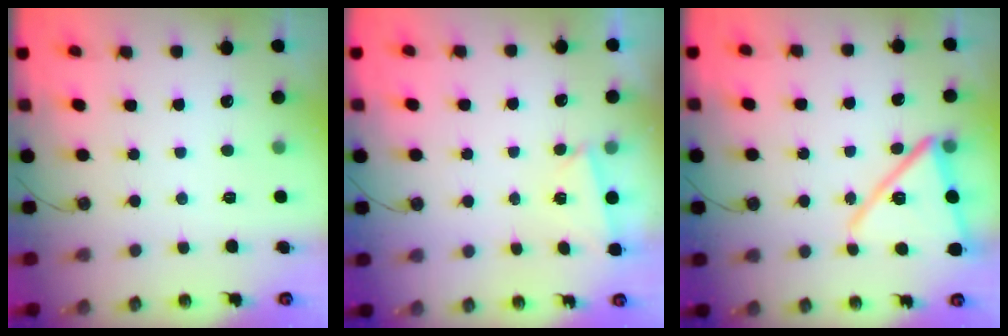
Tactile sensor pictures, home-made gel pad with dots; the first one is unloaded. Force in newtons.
{"total": 1.2, "press": 1.1, "slide": 0.5}
{"total": 15.1, "press": 15.0, "slide": 1.3}